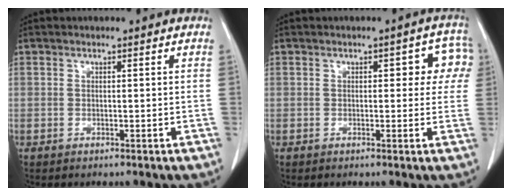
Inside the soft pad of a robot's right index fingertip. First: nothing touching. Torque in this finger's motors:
{"motor_torque": [0.07, 0.07, 0.09, 0.00]}